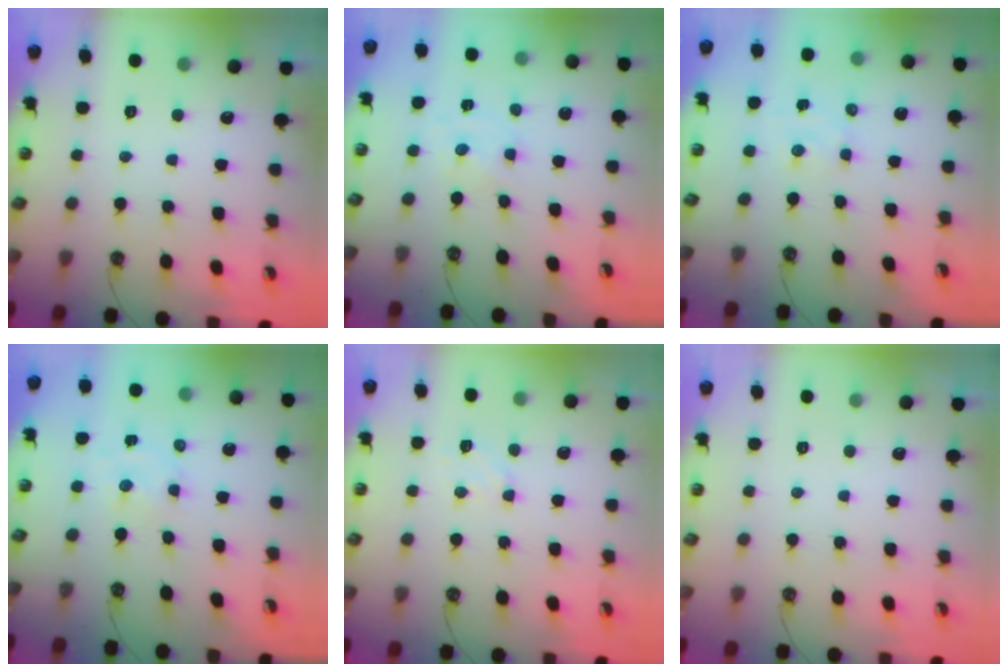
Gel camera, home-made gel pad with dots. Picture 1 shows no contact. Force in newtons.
{"total": 0.0}
{"total": 3.5, "press": 3.4, "slide": 0.3}
{"total": 1.8, "press": 1.7, "slide": 0.3}
{"total": 6.6, "press": 6.6, "slide": 0.6}
{"total": 0.0}